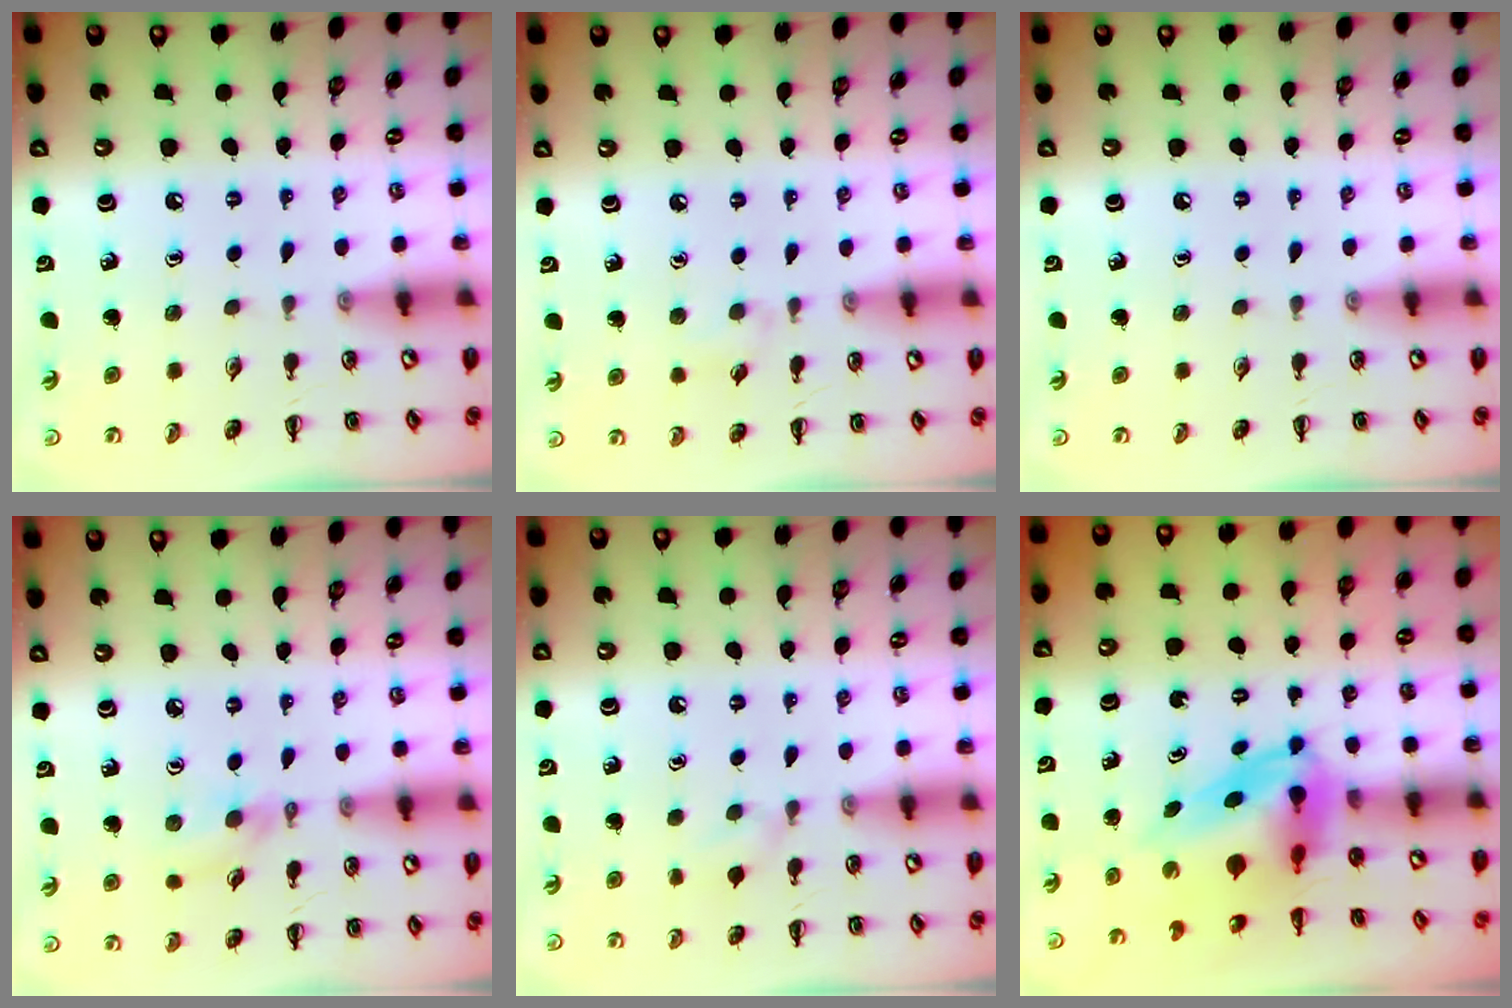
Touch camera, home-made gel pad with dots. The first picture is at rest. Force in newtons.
{"total": 4.7, "press": 4.4, "slide": 1.7}
{"total": 0.0}
{"total": 3.8, "press": 3.5, "slide": 1.3}
{"total": 5.2, "press": 4.8, "slide": 1.9}
{"total": 4.8, "press": 4.6, "slide": 1.3}